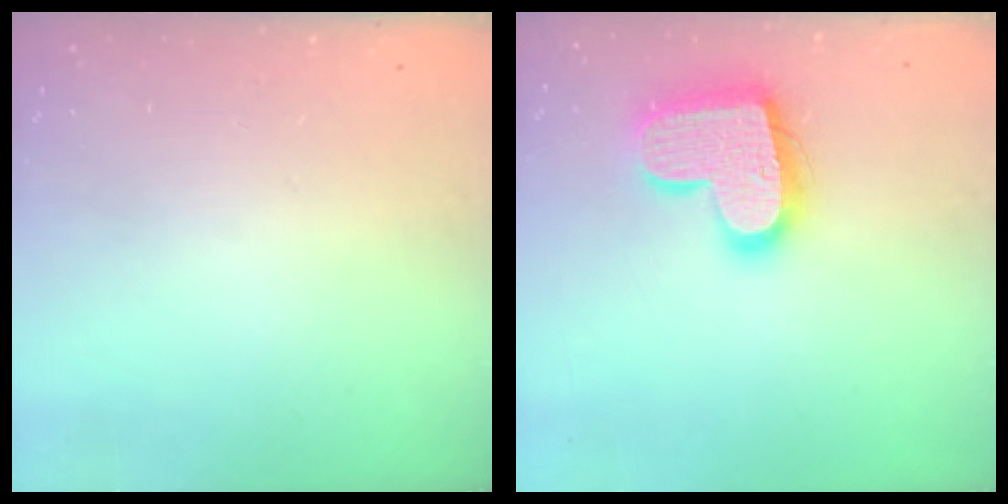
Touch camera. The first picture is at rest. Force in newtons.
{"total": 18.0, "press": 18.0, "slide": 1.1}